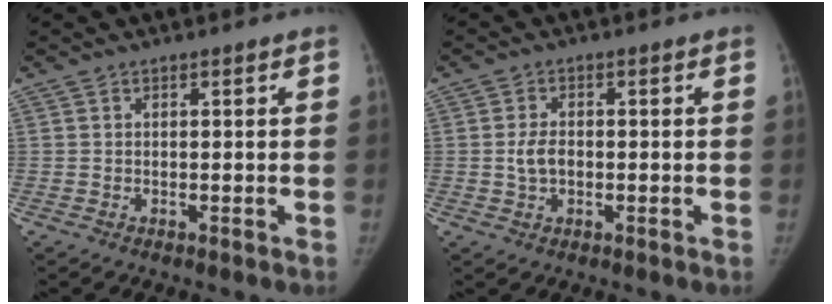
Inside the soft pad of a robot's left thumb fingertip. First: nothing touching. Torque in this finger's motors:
{"motor_torque": [0.04, 0.08, 0.81, 0.22, 0.03]}